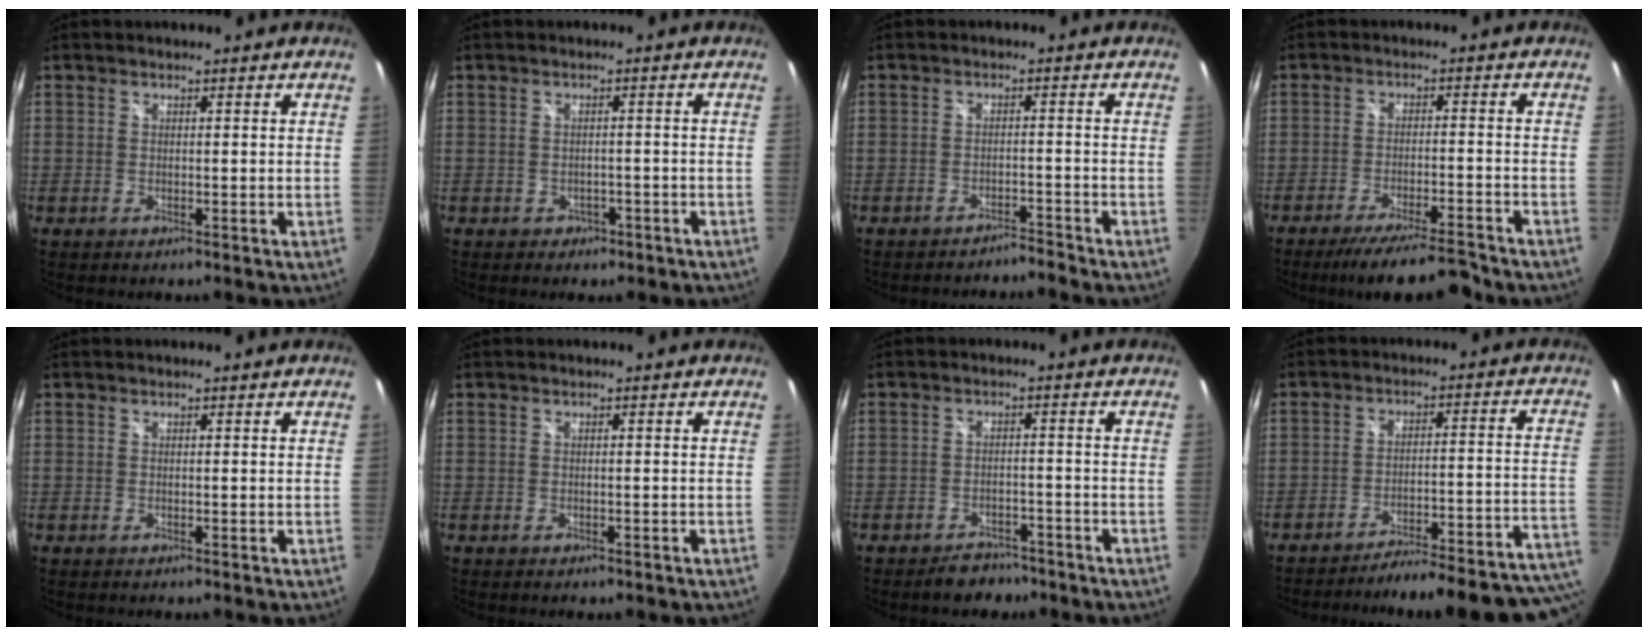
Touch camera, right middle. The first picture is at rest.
{"total": 3.2, "force": [-1.7, 2.5, 1.0], "torque": [-0.024, 0.002, -0.012]}
{"total": 2.3, "force": [-2.3, -0.1, 0.0], "torque": [-0.006, 0.000, -0.037]}
{"total": 10.9, "force": [-9.7, 0.6, 4.9], "torque": [-0.095, -0.008, -0.151]}
{"total": 0.0}
{"total": 1.0, "force": [-0.7, 0.5, 0.4], "torque": [-0.008, -0.001, -0.008]}
{"total": 5.6, "force": [-4.6, 2.9, 1.5], "torque": [-0.034, 0.011, -0.058]}
{"total": 24.3, "force": [-22.5, 0.3, 9.3], "torque": [-0.074, -0.022, -0.299]}